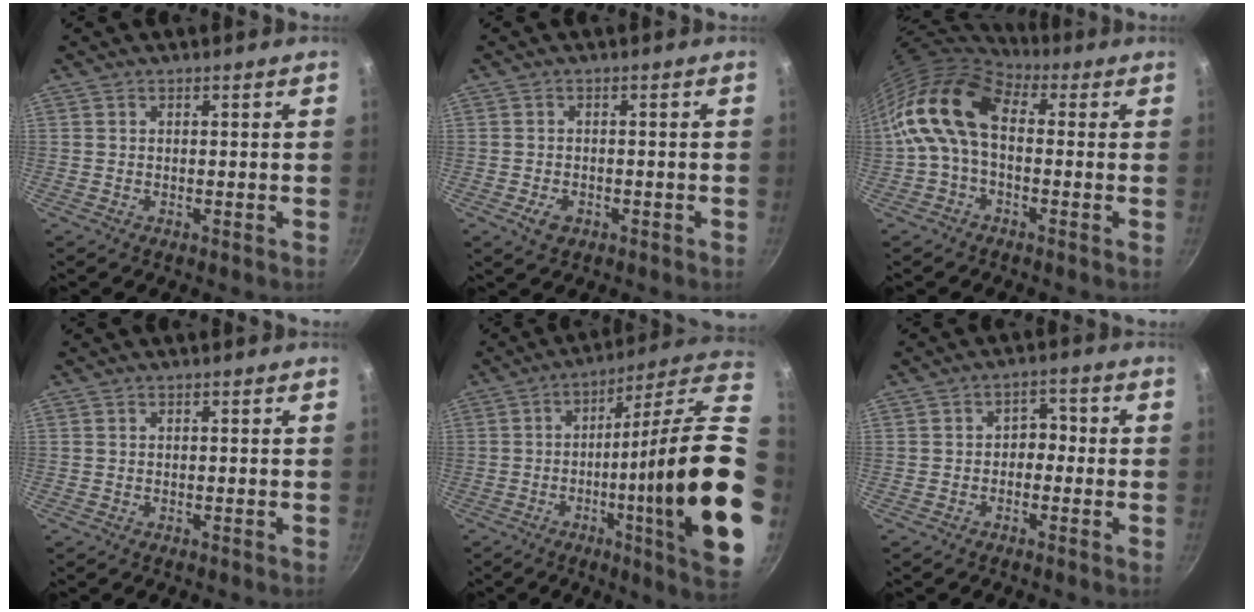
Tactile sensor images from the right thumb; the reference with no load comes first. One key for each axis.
{"total": 3.0, "fx": -1.3, "fy": 2.0, "fz": 1.8, "tx": -0.030, "ty": 0.010, "tz": -0.017}
{"total": 13.7, "fx": 0.6, "fy": 8.7, "fz": 10.5, "tx": -0.181, "ty": 0.029, "tz": -0.008}
{"total": 0.0}
{"total": 27.8, "fx": -3.4, "fy": 2.7, "fz": 27.5, "tx": -0.378, "ty": -0.004, "tz": -0.056}
{"total": 3.5, "fx": -0.7, "fy": 2.8, "fz": 2.1, "tx": 0.001, "ty": 0.016, "tz": -0.019}